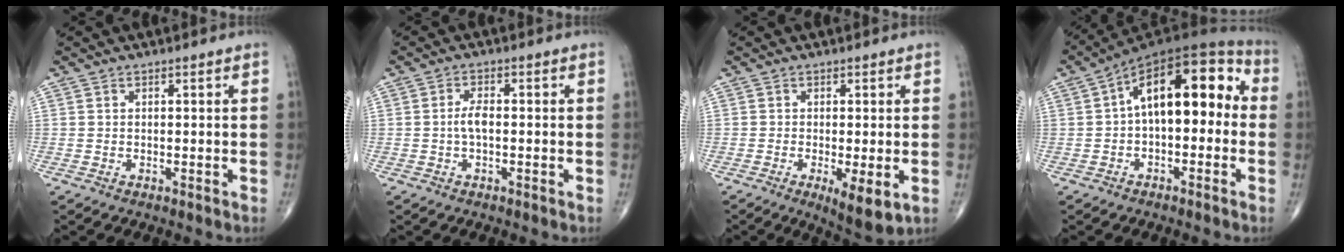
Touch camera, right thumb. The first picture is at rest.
{"total": 2.9, "force": [-0.3, 1.2, 2.6], "torque": [-0.055, 0.006, -0.007]}
{"total": 6.3, "force": [-1.7, 1.9, 5.8], "torque": [-0.093, -0.020, -0.023]}
{"total": 17.0, "force": [1.3, 8.7, 14.5], "torque": [-0.187, 0.048, 0.008]}